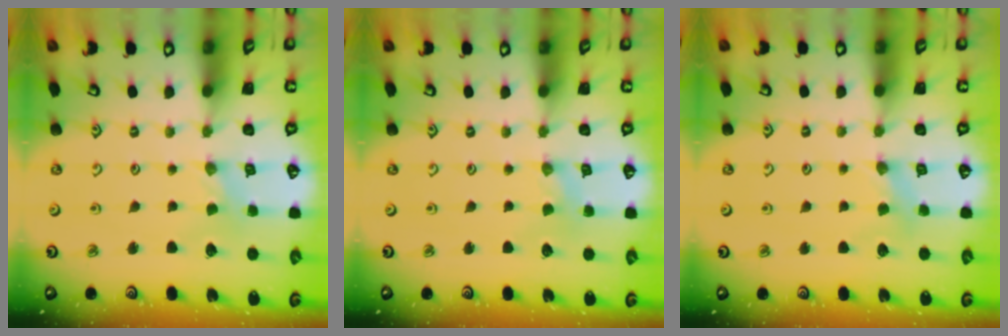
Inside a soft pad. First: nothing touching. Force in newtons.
{"total": 1.0, "press": 1.0, "slide": 0.2}
{"total": 2.7, "press": 2.7, "slide": 0.4}